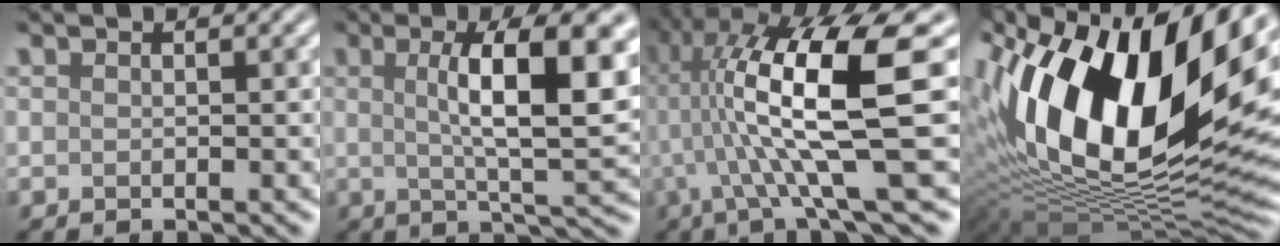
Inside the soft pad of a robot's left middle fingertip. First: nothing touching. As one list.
[{"total": 9.6, "force": [2.0, 2.0, 9.2], "torque": [-0.119, 0.014, 0.041]}, {"total": 12.9, "force": [1.4, 1.9, 12.7], "torque": [-0.223, 0.020, 0.052]}, {"total": 18.1, "force": [4.6, 9.2, 14.9], "torque": [-0.289, 0.023, 0.086]}]